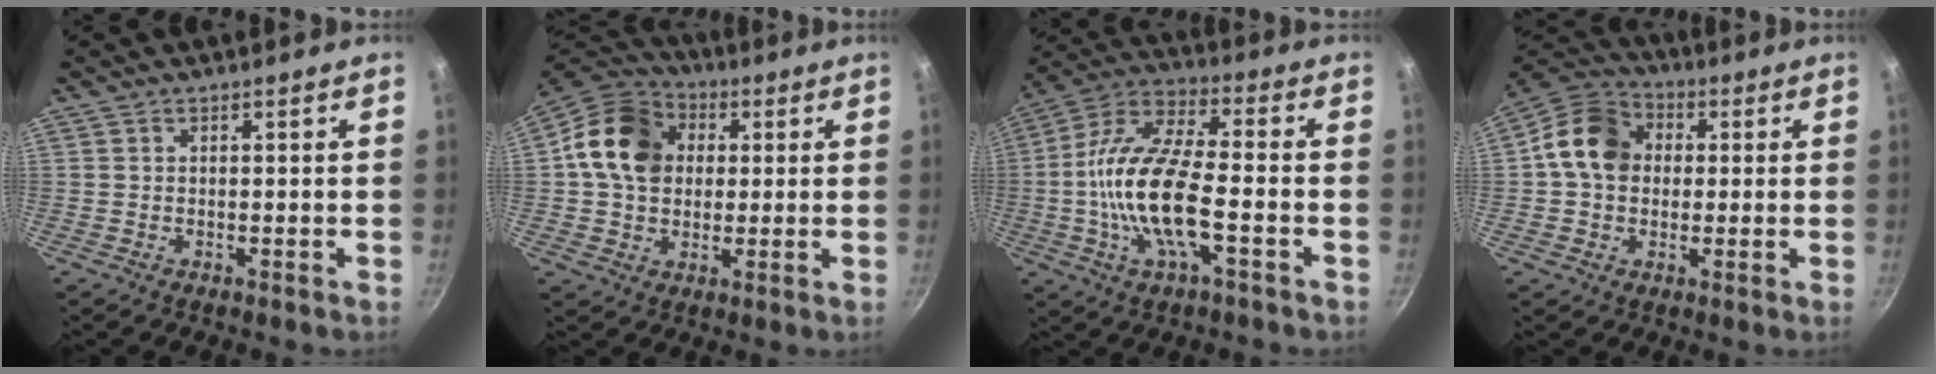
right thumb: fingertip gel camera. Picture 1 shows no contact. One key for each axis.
{"total": 15.2, "fx": 2.5, "fy": 12.1, "fz": 8.8, "tx": -0.133, "ty": 0.020, "tz": 0.027}
{"total": 16.9, "fx": -3.6, "fy": 6.2, "fz": 15.3, "tx": -0.298, "ty": 0.034, "tz": -0.085}
{"total": 12.0, "fx": 1.2, "fy": 9.8, "fz": 6.8, "tx": -0.086, "ty": 0.022, "tz": 0.000}